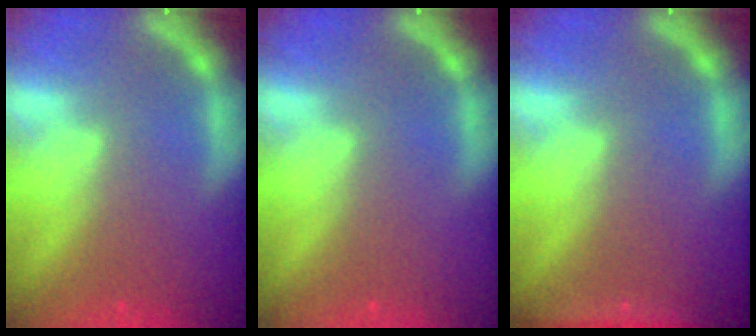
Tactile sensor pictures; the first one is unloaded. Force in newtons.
{"total": 0.0}
{"total": 2.4}